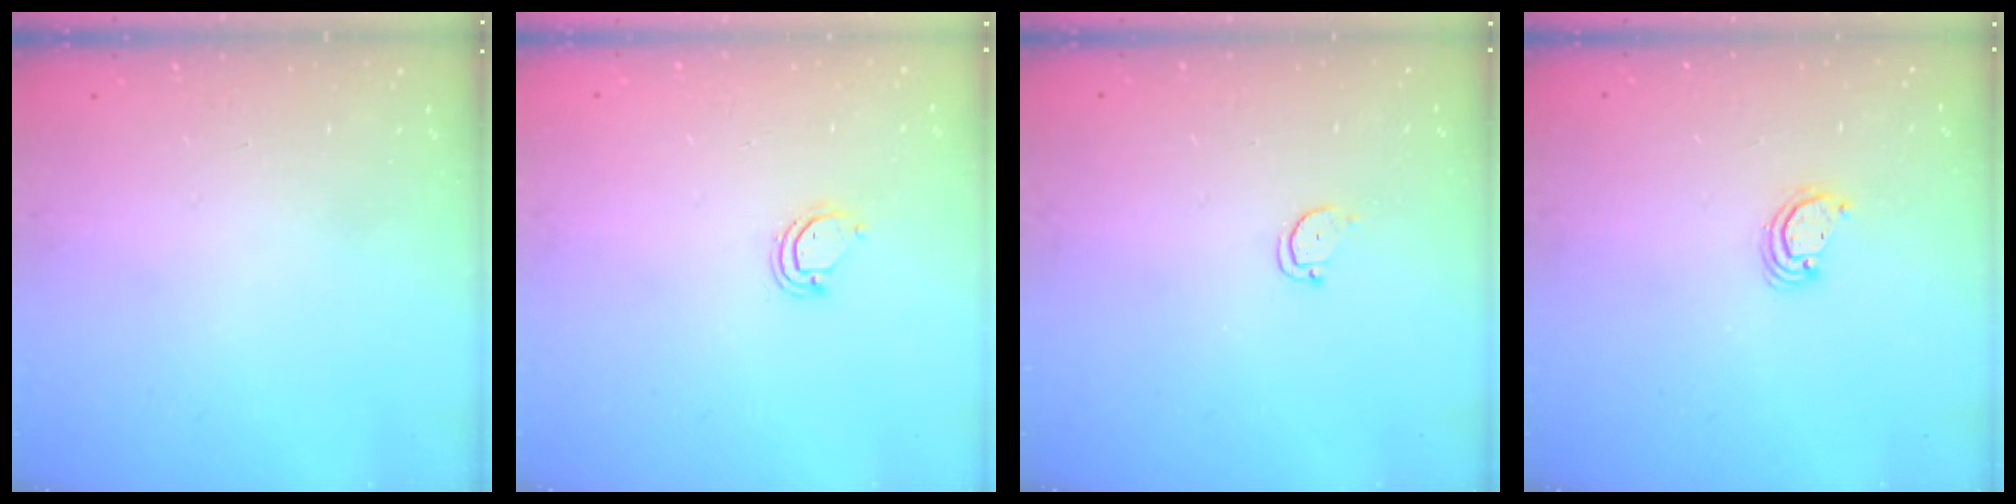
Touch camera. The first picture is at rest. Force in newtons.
{"total": 3.9, "press": 3.9, "slide": 0.4}
{"total": 2.0, "press": 2.0, "slide": 0.2}
{"total": 2.5, "press": 2.5, "slide": 0.2}